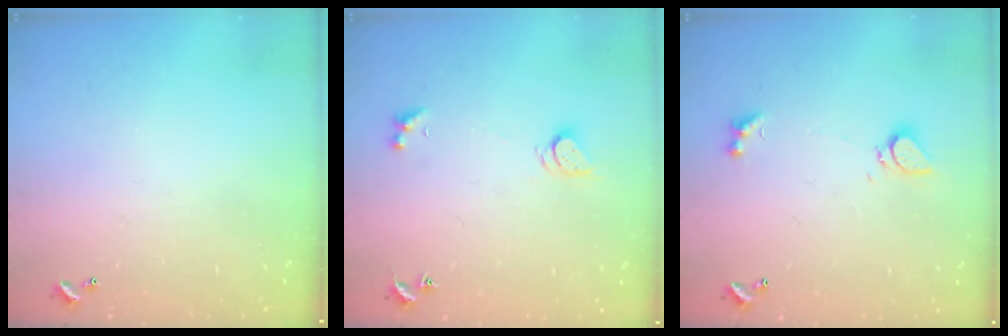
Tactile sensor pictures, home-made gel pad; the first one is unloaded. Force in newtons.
{"total": 2.8, "press": 2.7, "slide": 0.5}
{"total": 2.1, "press": 2.0, "slide": 0.6}